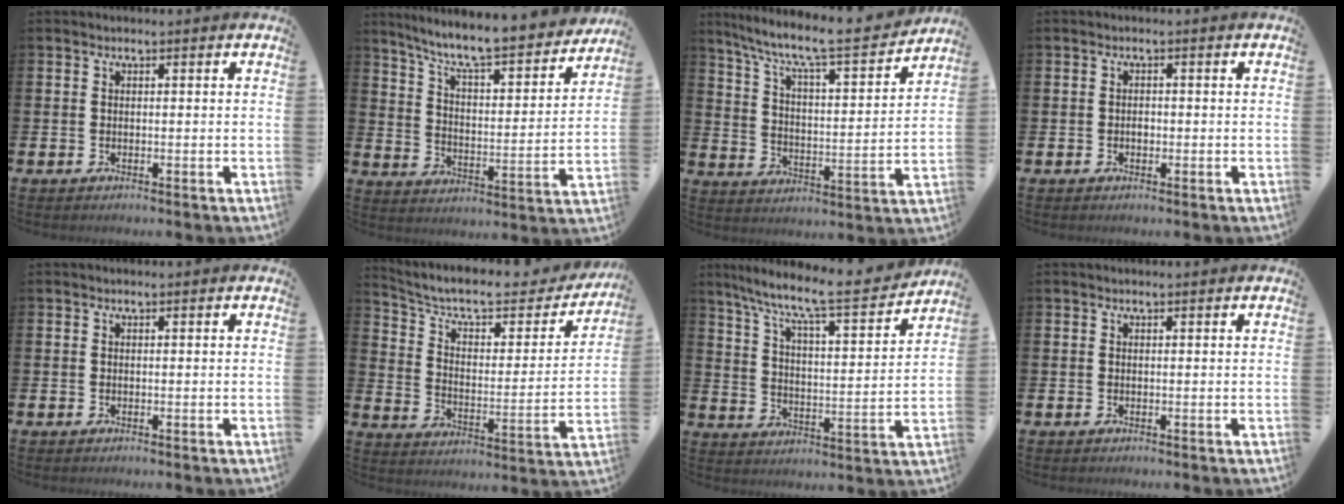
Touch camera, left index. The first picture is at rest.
{"total": 8.9, "force": [8.1, 0.9, 3.5], "torque": [-0.101, -0.062, 0.134]}
{"total": 8.8, "force": [7.8, 1.2, 4.0], "torque": [-0.104, -0.059, 0.125]}
{"total": 1.1, "force": [-0.2, 0.8, 0.7], "torque": [0.001, -0.002, -0.008]}
{"total": 0.0}
{"total": 8.9, "force": [7.4, 3.0, 3.9], "torque": [-0.100, -0.046, 0.121]}
{"total": 9.0, "force": [8.1, 0.7, 3.8], "torque": [-0.102, -0.062, 0.130]}
{"total": 0.0}